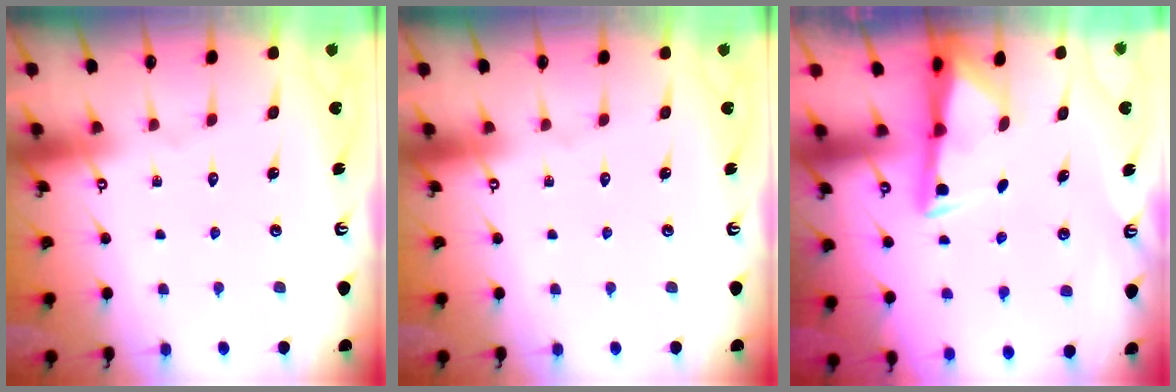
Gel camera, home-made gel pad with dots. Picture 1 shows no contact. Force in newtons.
{"total": 0.0}
{"total": 3.0, "press": 2.9, "slide": 0.5}